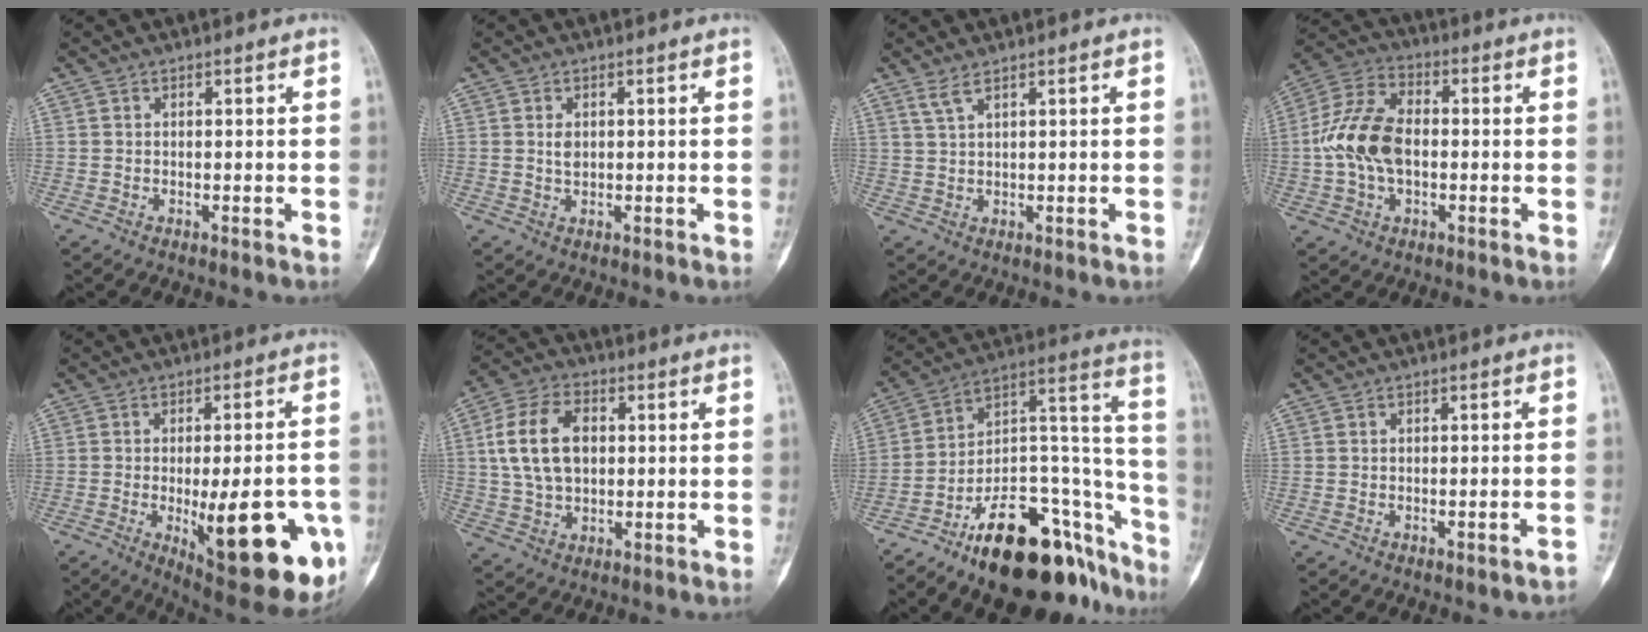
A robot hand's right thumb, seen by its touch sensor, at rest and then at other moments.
{"total": 2.0, "force": [0.4, 1.3, 1.4], "torque": [-0.022, -0.003, 0.010]}
{"total": 2.2, "force": [1.7, 0.2, 1.4], "torque": [-0.033, -0.003, 0.042]}
{"total": 12.7, "force": [-0.6, 7.8, 9.9], "torque": [-0.197, 0.028, -0.016]}
{"total": 22.0, "force": [-6.2, 7.4, 19.8], "torque": [-0.212, -0.005, -0.061]}
{"total": 12.8, "force": [2.0, 8.4, 9.5], "torque": [-0.165, 0.010, 0.035]}
{"total": 28.8, "force": [-17.7, 12.2, 19.2], "torque": [-0.179, 0.123, -0.272]}
{"total": 1.1, "force": [-0.9, -0.1, 0.6], "torque": [-0.016, 0.011, -0.005]}